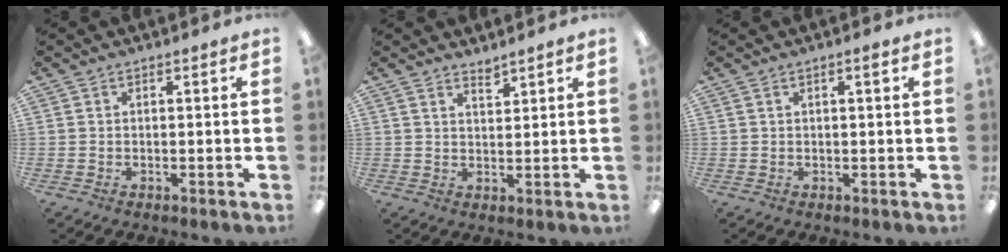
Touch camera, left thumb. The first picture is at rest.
{"total": 2.4, "force": [2.4, 0.2, 0.3], "torque": [-0.001, -0.017, 0.043]}
{"total": 1.5, "force": [0.6, 0.2, 1.3], "torque": [-0.026, 0.001, 0.009]}